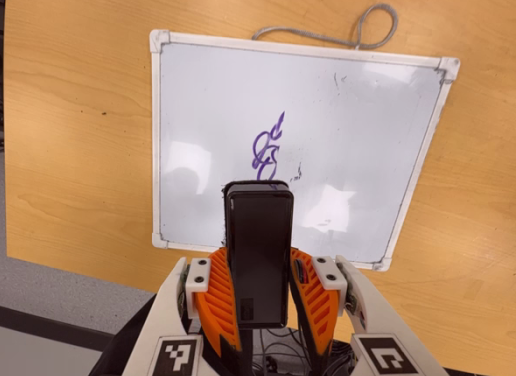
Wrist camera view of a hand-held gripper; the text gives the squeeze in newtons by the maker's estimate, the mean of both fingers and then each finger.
{"total": 10.0, "left": 8.2, "right": 11.8}